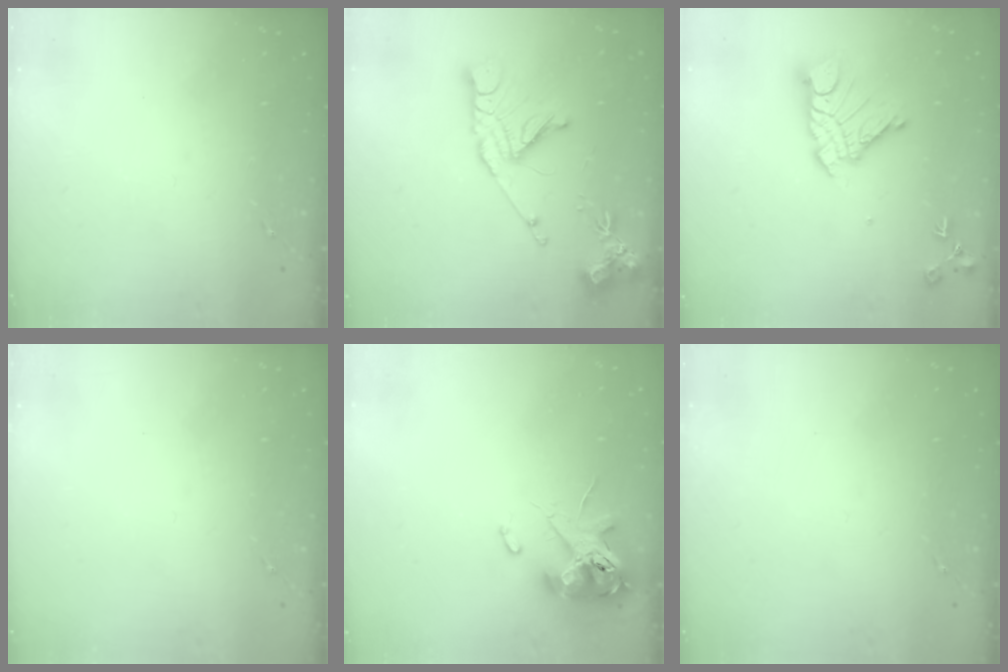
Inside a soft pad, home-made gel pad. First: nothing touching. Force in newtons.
{"total": 15.4, "press": 15.3, "slide": 1.8}
{"total": 14.2, "press": 14.2, "slide": 1.3}
{"total": 0.0}
{"total": 12.2, "press": 12.0, "slide": 2.0}
{"total": 0.0}